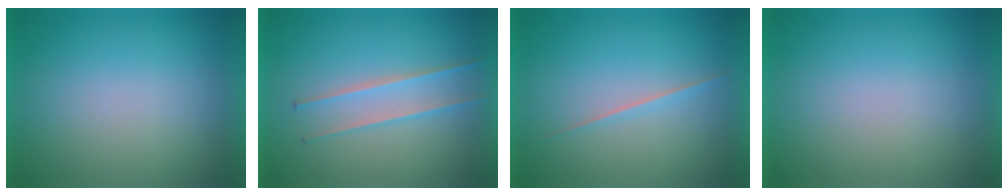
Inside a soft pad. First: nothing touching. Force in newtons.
{"total": 2.4}
{"total": 1.6}
{"total": 0.0}